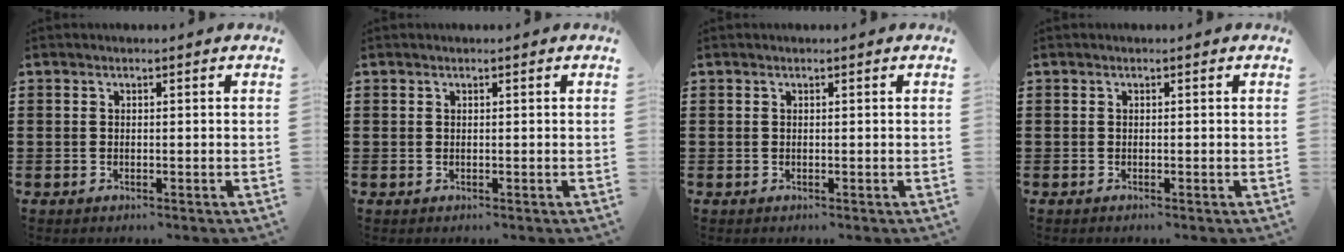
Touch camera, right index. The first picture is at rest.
{"total": 0.0}
{"total": 0.0}
{"total": 0.0}